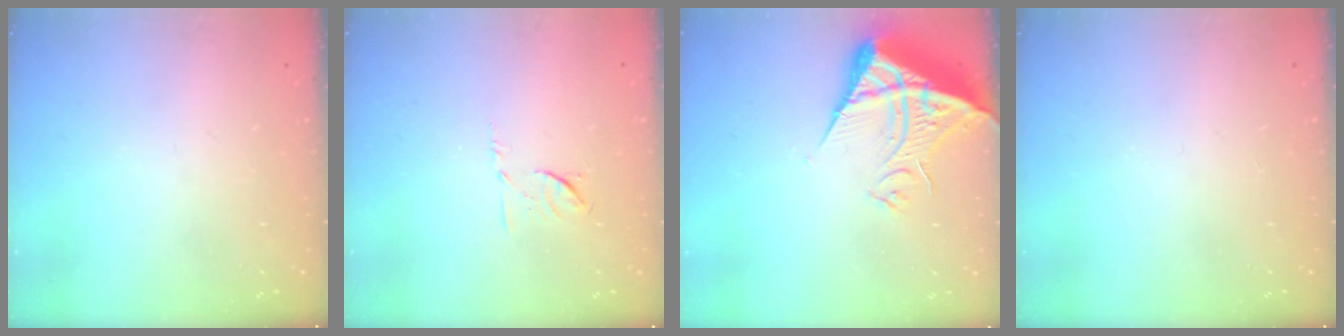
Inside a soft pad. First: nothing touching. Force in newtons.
{"total": 5.5, "press": 5.4, "slide": 1.2}
{"total": 10.6, "press": 10.5, "slide": 1.1}
{"total": 0.0}